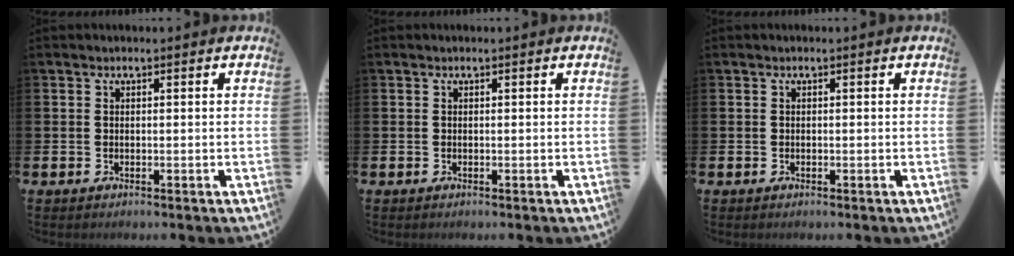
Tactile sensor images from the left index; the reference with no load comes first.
{"total": 0.0}
{"total": 0.0}